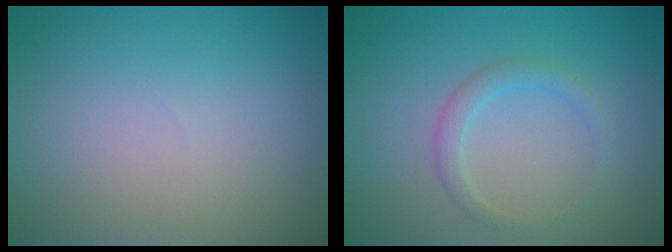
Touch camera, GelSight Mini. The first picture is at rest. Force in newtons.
{"total": 1.6, "press": 1.6, "slide": 0.1}